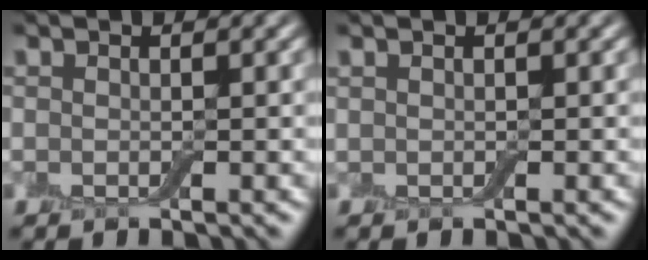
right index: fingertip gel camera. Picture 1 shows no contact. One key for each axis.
{"total": 0.0}